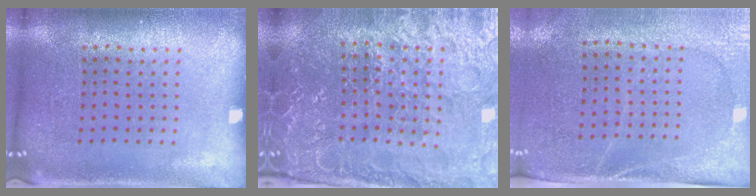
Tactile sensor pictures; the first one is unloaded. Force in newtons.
{"total": 4.2, "press": 4.1, "slide": 0.9}
{"total": 2.9, "press": 2.5, "slide": 1.4}